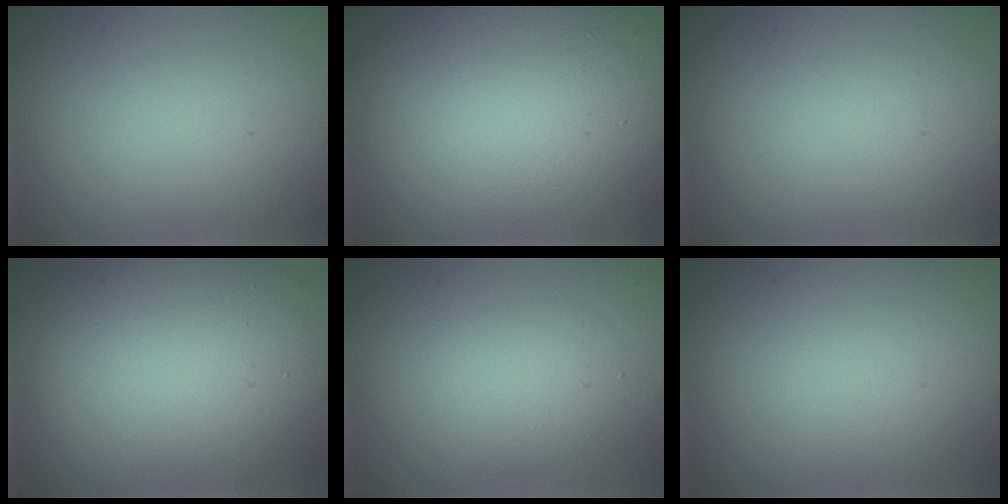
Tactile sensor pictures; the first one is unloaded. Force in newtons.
{"total": 16.3, "press": 16.3, "slide": 0.9}
{"total": 0.0}
{"total": 12.4, "press": 12.4, "slide": 0.6}
{"total": 2.5, "press": 2.5, "slide": 0.2}
{"total": 0.0}